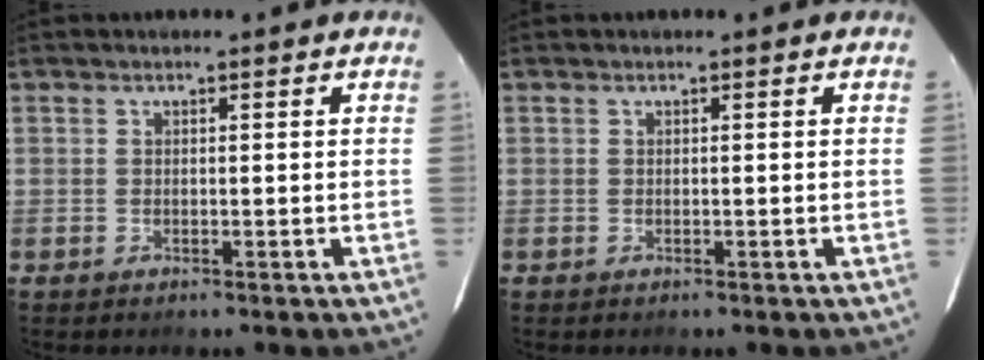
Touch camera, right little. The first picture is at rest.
{"total": 0.0}